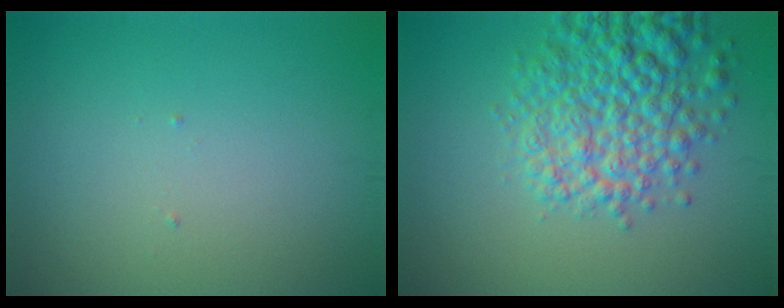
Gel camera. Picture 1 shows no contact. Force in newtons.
{"total": 6.9, "press": 6.9, "slide": 0.4}